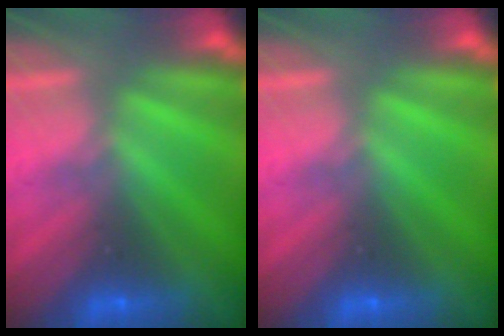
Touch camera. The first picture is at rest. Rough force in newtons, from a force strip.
{"total": 0.0}